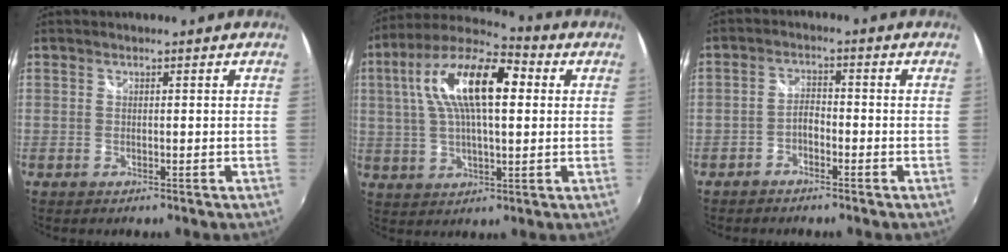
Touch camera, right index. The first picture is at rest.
{"total": 17.5, "force": [4.4, 6.5, 15.6], "torque": [-0.289, 0.027, 0.064]}
{"total": 2.7, "force": [-1.9, 1.1, 1.5], "torque": [-0.036, 0.009, -0.034]}